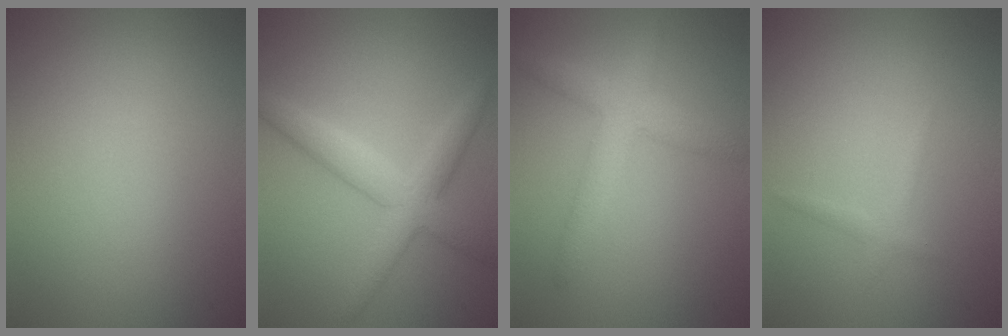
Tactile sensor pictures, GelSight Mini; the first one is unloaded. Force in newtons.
{"total": 4.4, "press": 4.4, "slide": 0.0}
{"total": 3.5, "press": 3.4, "slide": 0.3}
{"total": 1.0, "press": 1.0, "slide": 0.1}